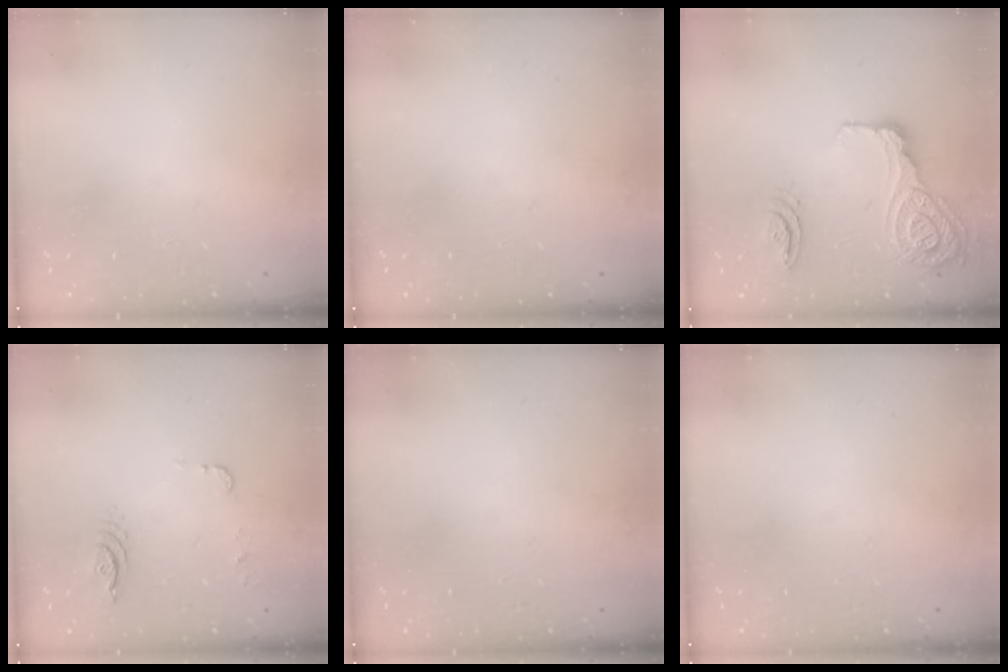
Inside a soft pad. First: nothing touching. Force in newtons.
{"total": 0.0}
{"total": 18.9, "press": 18.6, "slide": 3.2}
{"total": 5.2, "press": 5.1, "slide": 1.1}
{"total": 0.0}
{"total": 0.0}